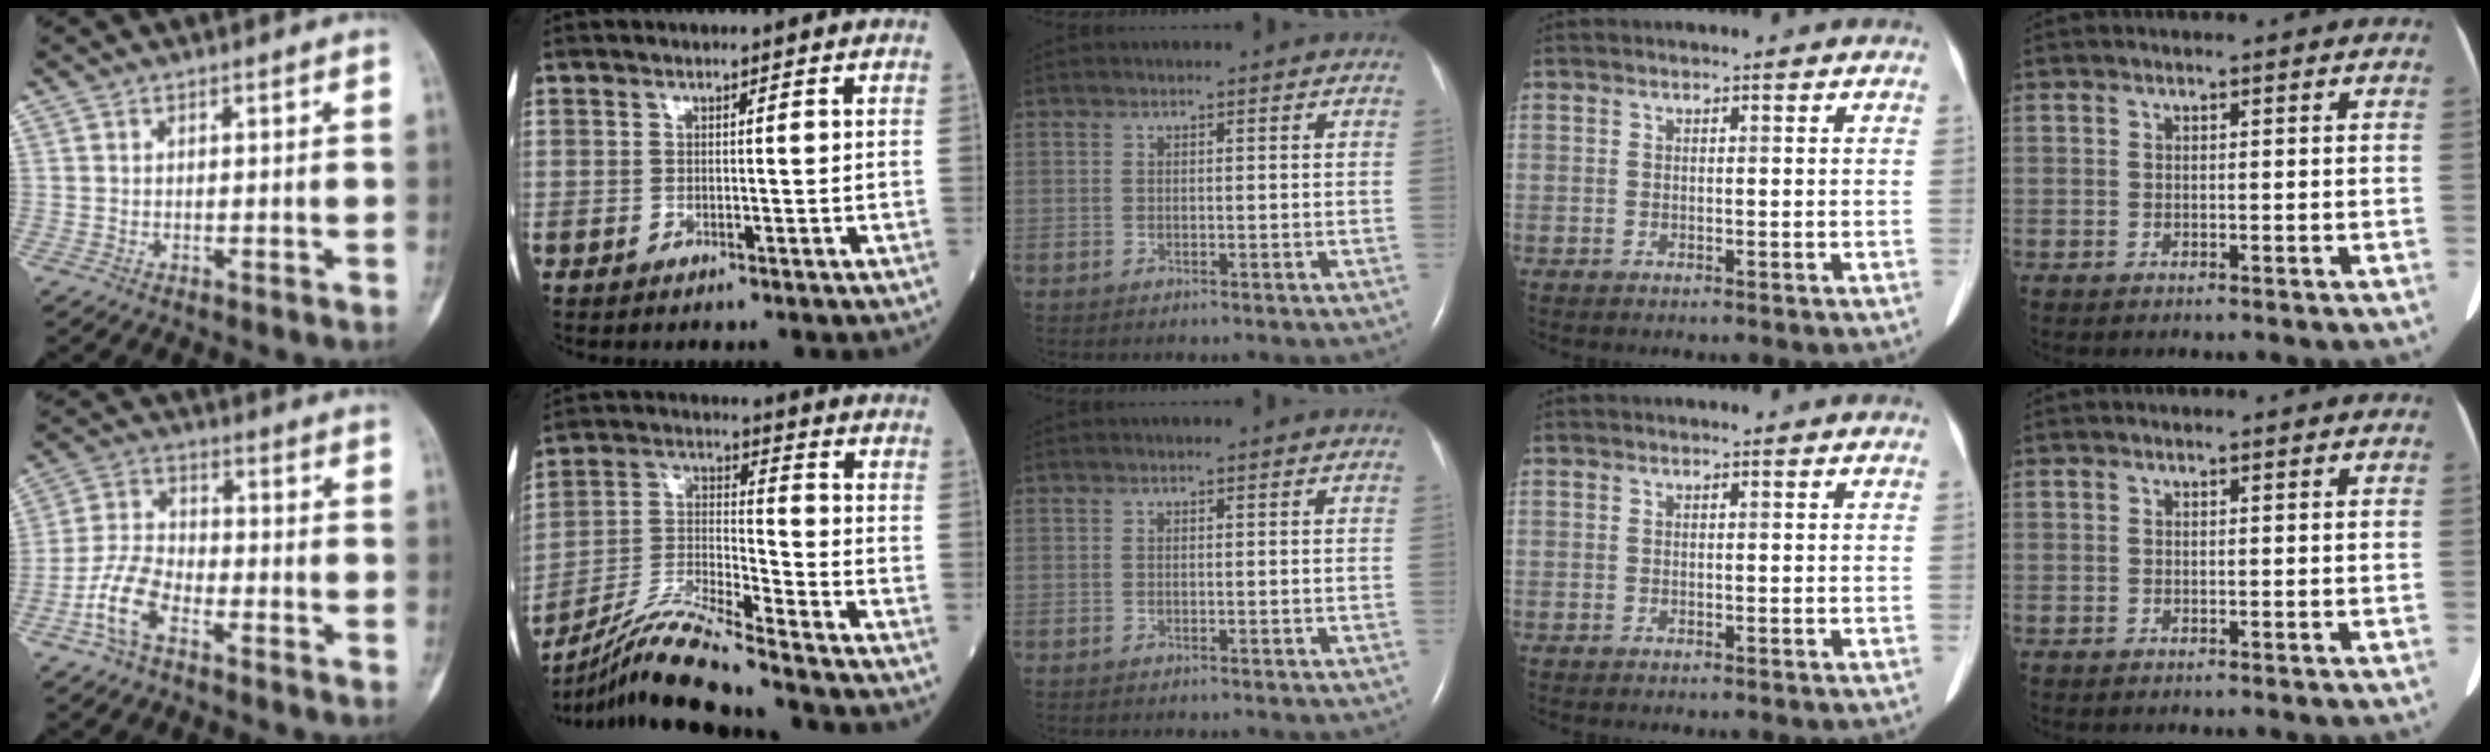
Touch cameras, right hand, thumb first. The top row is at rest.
{"thumb": {"total": 8.5, "force": [-4.6, 4.3, 5.7], "torque": [-0.119, 0.032, -0.095]}, "index": {"total": 13.0, "force": [-11.4, -1.0, 6.3], "torque": [-0.124, -0.008, -0.213]}}